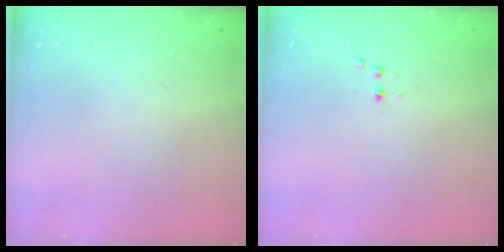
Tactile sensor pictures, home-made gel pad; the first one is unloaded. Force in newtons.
{"total": 2.5, "press": 2.4, "slide": 0.5}